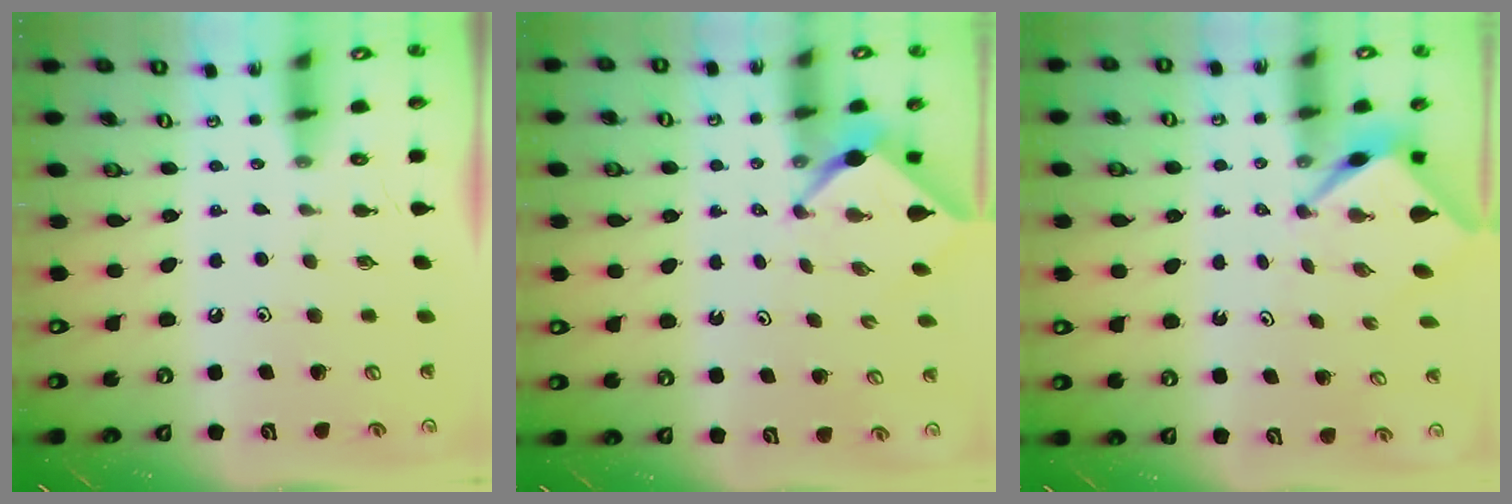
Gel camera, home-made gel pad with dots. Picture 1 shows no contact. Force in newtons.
{"total": 2.5, "press": 2.5, "slide": 0.3}
{"total": 2.5, "press": 2.5, "slide": 0.2}